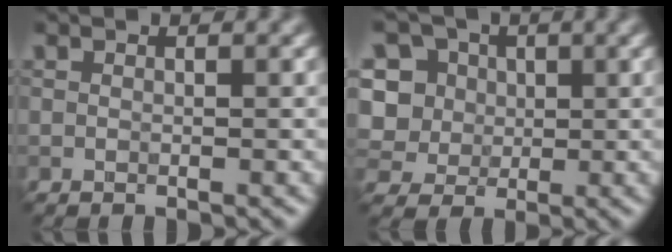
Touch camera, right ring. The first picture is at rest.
{"total": 11.4, "force": [3.6, 9.7, 4.8], "torque": [-0.122, 0.044, 0.046]}